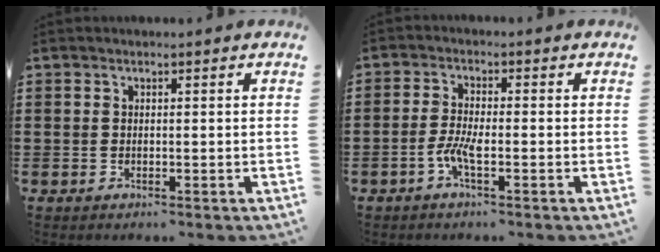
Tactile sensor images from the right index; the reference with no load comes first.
{"total": 3.5, "force": [-1.5, 0.7, 3.1], "torque": [-0.079, -0.009, -0.036]}